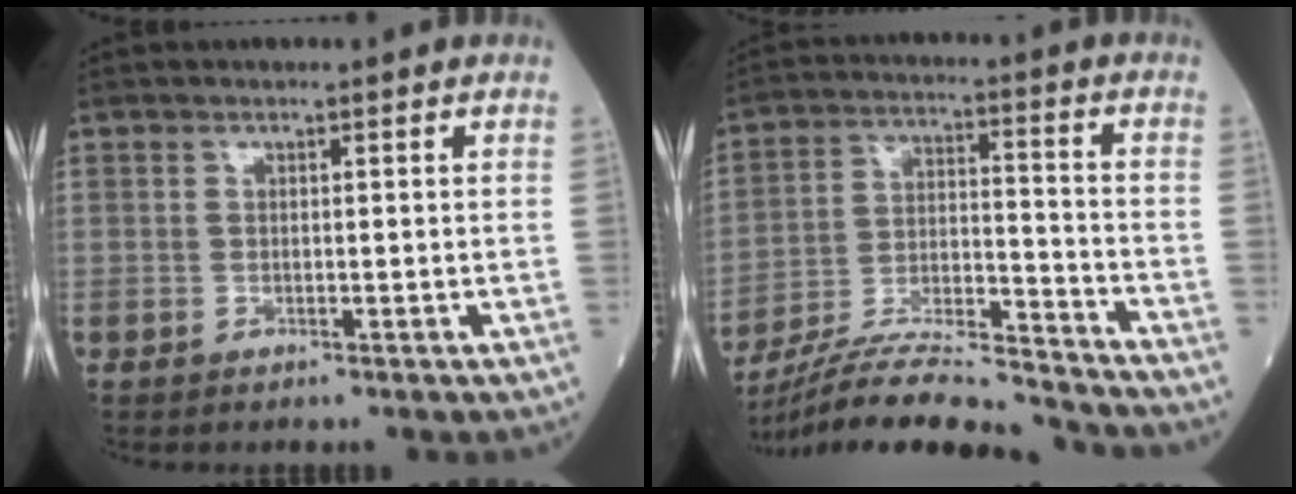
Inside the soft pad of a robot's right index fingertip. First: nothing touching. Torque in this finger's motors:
{"motor_torque": [-0.24, -0.85, 0.17, 0.10]}